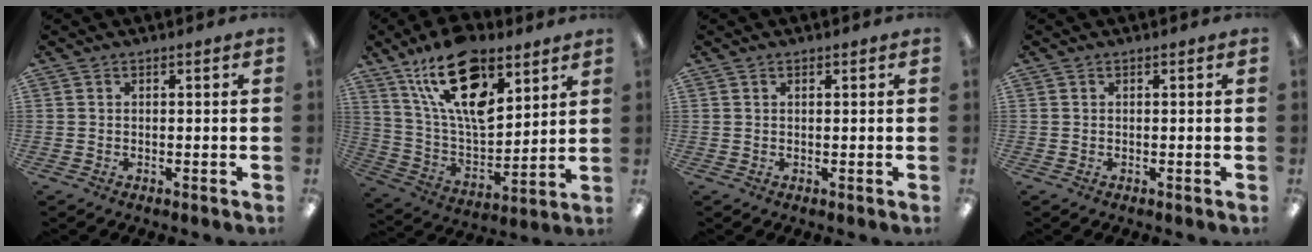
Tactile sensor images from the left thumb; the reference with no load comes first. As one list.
[{"total": 21.1, "force": [12.5, 9.9, 13.8], "torque": [-0.255, -0.062, 0.216]}, {"total": 0.7, "force": [0.5, 0.3, 0.4], "torque": [-0.010, 0.002, 0.008]}, {"total": 0.0}]